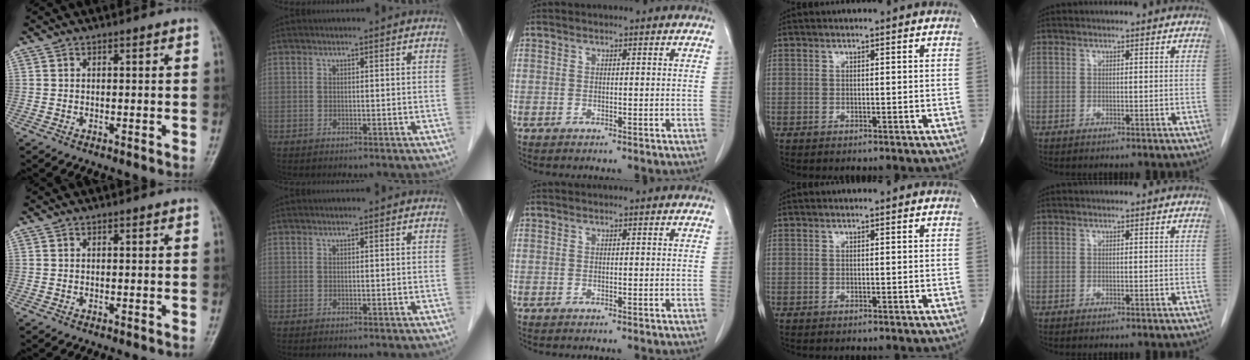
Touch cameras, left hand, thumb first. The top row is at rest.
{}